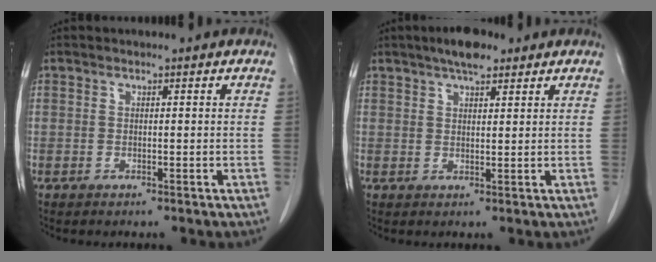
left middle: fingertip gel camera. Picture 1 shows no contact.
{"total": 5.0, "force": [3.6, 1.5, 3.1], "torque": [-0.056, 0.011, 0.057]}